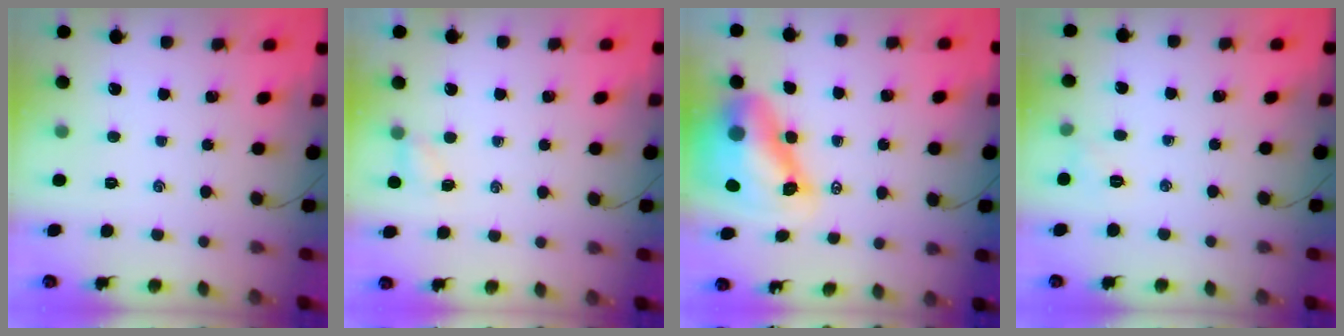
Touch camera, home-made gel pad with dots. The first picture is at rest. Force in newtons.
{"total": 2.7, "press": 2.5, "slide": 0.8}
{"total": 11.2, "press": 10.7, "slide": 3.5}
{"total": 3.7, "press": 3.6, "slide": 1.1}